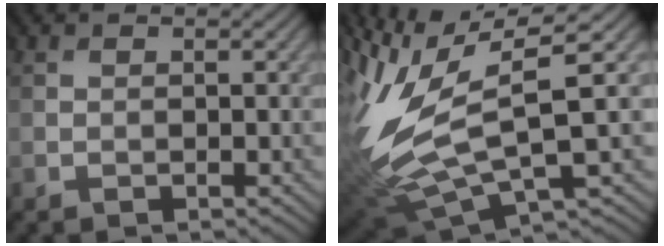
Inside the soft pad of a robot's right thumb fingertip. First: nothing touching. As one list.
[{"total": 12.3, "force": [2.2, 3.8, 11.5], "torque": [-0.285, -0.008, 0.060]}]